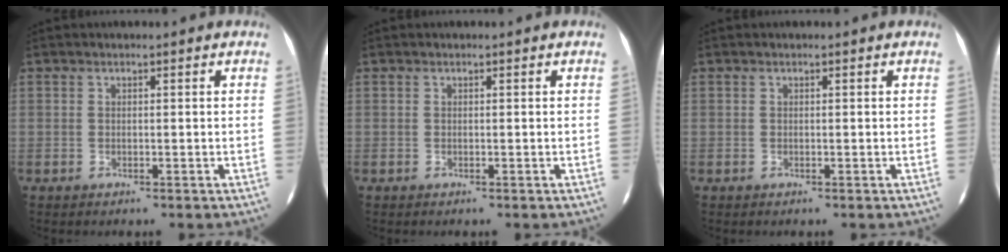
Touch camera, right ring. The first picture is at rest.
{"total": 0.0}
{"total": 0.0}